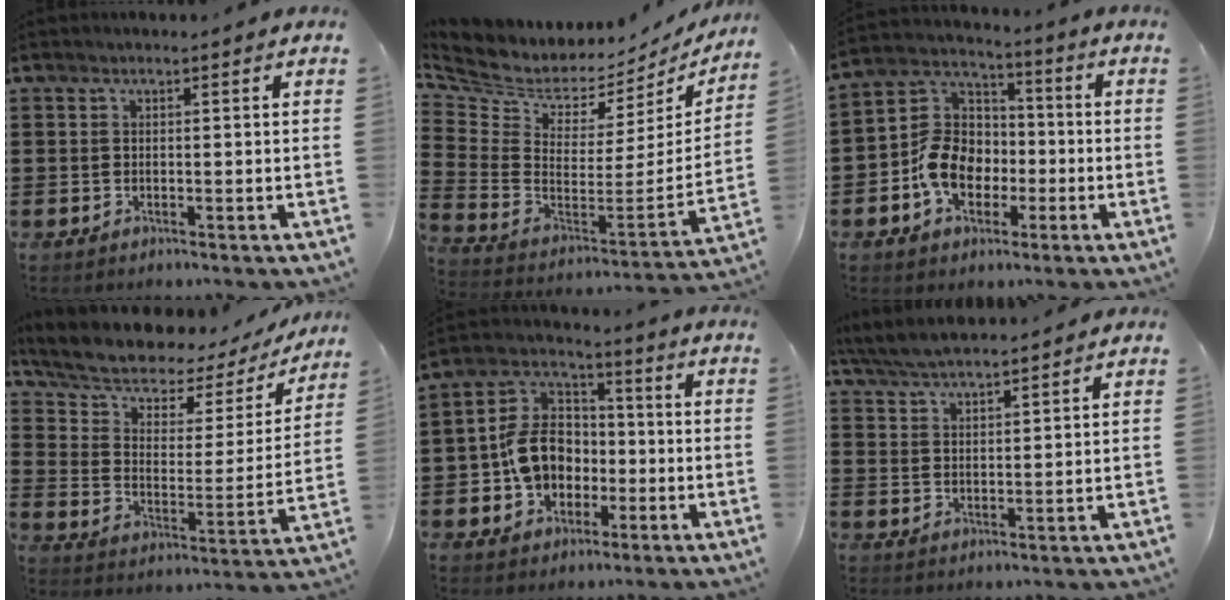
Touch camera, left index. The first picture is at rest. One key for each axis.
{"total": 4.7, "fx": 4.2, "fy": 2.1, "fz": 0.7, "tx": -0.050, "ty": -0.053, "tz": 0.069}
{"total": 10.2, "fx": -3.0, "fy": 8.2, "fz": 5.2, "tx": -0.138, "ty": 0.027, "tz": -0.060}
{"total": 6.3, "fx": 4.6, "fy": 3.0, "fz": 3.1, "tx": -0.086, "ty": -0.030, "tz": 0.077}
{"total": 10.6, "fx": -1.7, "fy": 8.3, "fz": 6.3, "tx": -0.159, "ty": 0.025, "tz": -0.033}
{"total": 4.5, "fx": 4.3, "fy": 0.4, "fz": 1.1, "tx": -0.038, "ty": -0.013, "tz": 0.078}